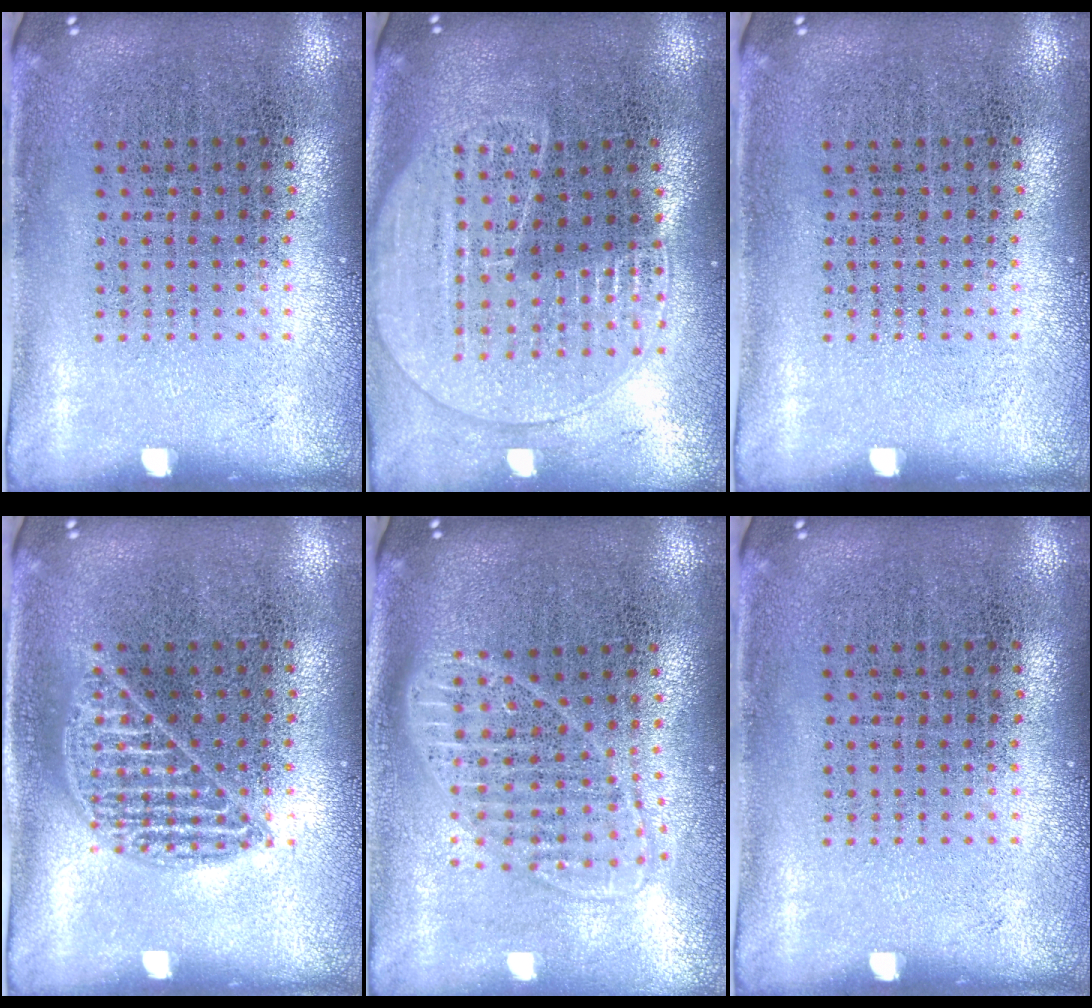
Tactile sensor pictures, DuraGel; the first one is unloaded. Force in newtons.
{"total": 1.8, "press": 1.7, "slide": 0.7}
{"total": 0.0}
{"total": 0.9, "press": 0.9, "slide": 0.0}
{"total": 1.8, "press": 1.5, "slide": 1.0}
{"total": 0.0}